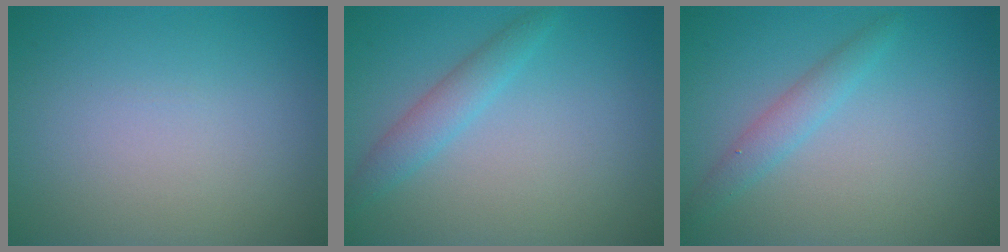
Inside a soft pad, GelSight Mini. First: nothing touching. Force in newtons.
{"total": 2.2, "press": 2.2, "slide": 0.1}
{"total": 1.9, "press": 1.9, "slide": 0.0}